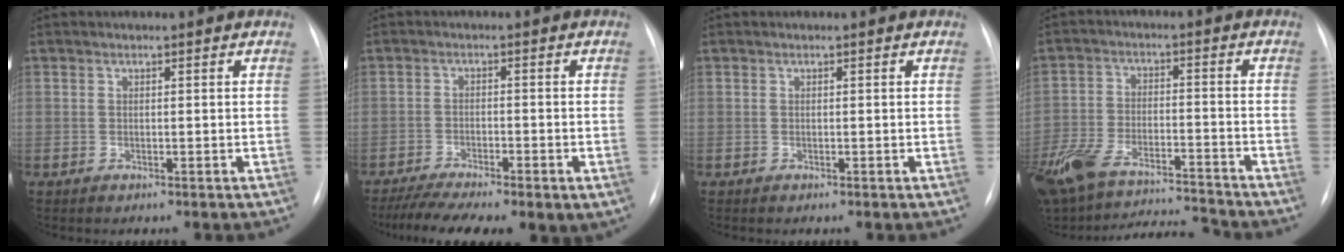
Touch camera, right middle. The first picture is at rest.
{"total": 12.8, "force": [-8.3, 4.5, 8.6], "torque": [-0.169, -0.009, -0.126]}
{"total": 0.0}
{"total": 17.6, "force": [-15.6, 3.2, 7.5], "torque": [-0.176, 0.003, -0.264]}